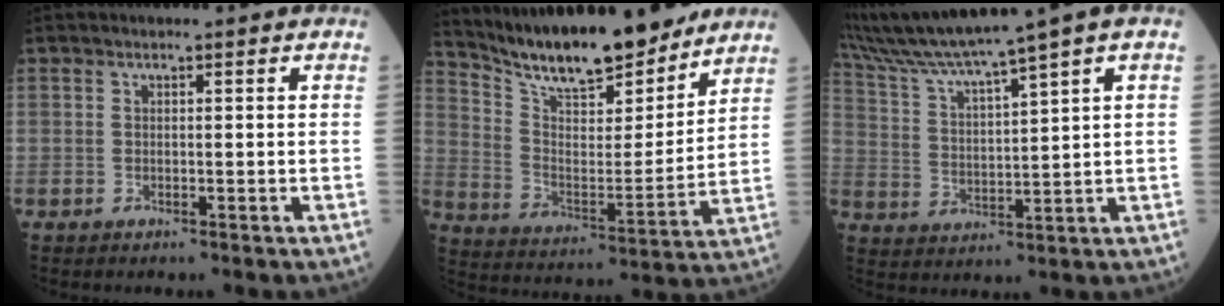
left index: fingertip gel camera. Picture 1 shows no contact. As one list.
[{"total": 17.9, "force": [15.8, 3.0, 8.0], "torque": [-0.140, -0.015, 0.264]}, {"total": 11.3, "force": [8.9, -1.8, 6.7], "torque": [-0.128, 0.014, 0.169]}]